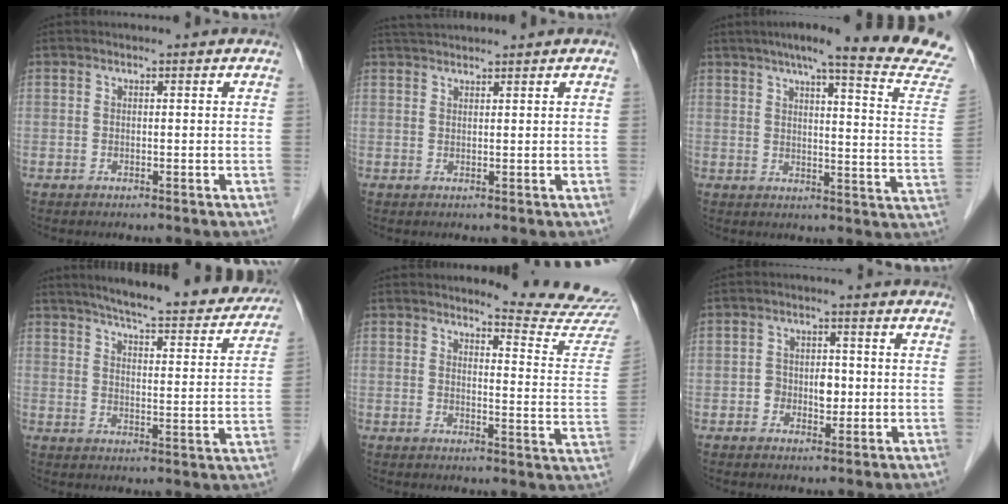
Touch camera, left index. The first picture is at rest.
{"total": 3.1, "force": [3.0, -0.3, 0.8], "torque": [-0.015, 0.026, 0.058]}
{"total": 21.3, "force": [18.8, -0.8, 10.0], "torque": [-0.134, -0.061, 0.219]}
{"total": 23.3, "force": [20.6, 3.4, 10.4], "torque": [-0.145, -0.022, 0.255]}
{"total": 11.6, "force": [11.5, -1.3, 0.9], "torque": [-0.010, -0.108, 0.120]}
{"total": 3.6, "force": [-0.6, 2.5, 2.6], "torque": [-0.039, 0.009, -0.007]}